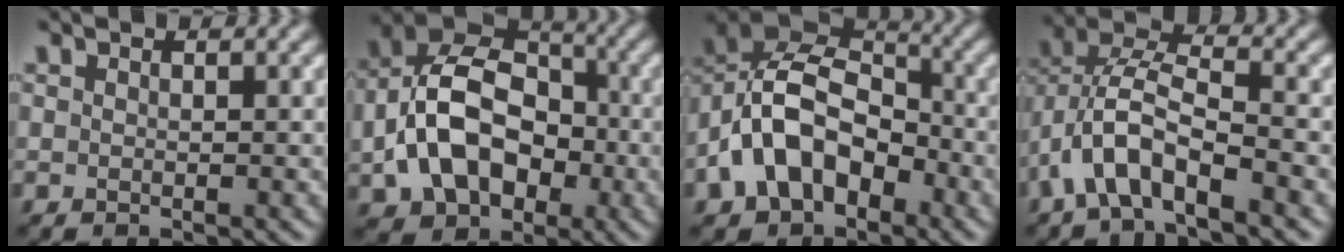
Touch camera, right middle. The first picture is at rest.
{"total": 10.2, "force": [-1.7, 7.2, 7.0], "torque": [-0.137, 0.005, -0.035]}
{"total": 10.3, "force": [-3.4, 6.8, 7.0], "torque": [-0.129, 0.017, -0.075]}
{"total": 6.7, "force": [-3.2, 2.7, 5.2], "torque": [-0.110, 0.010, -0.066]}